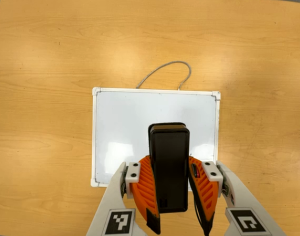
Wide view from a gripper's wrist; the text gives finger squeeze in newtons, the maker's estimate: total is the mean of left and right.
{"total": 6.7, "left": 6.0, "right": 7.3}